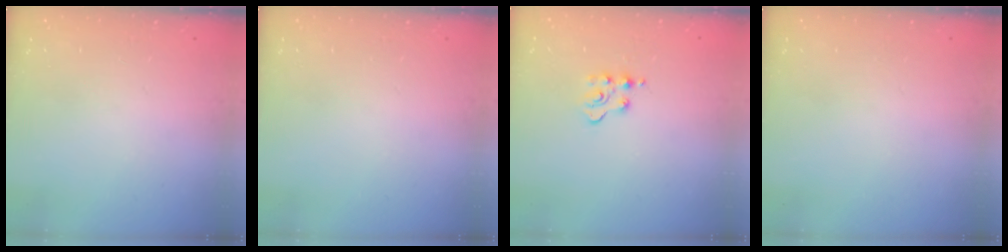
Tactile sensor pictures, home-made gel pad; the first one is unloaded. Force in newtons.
{"total": 0.0}
{"total": 3.7, "press": 3.6, "slide": 0.5}
{"total": 0.0}